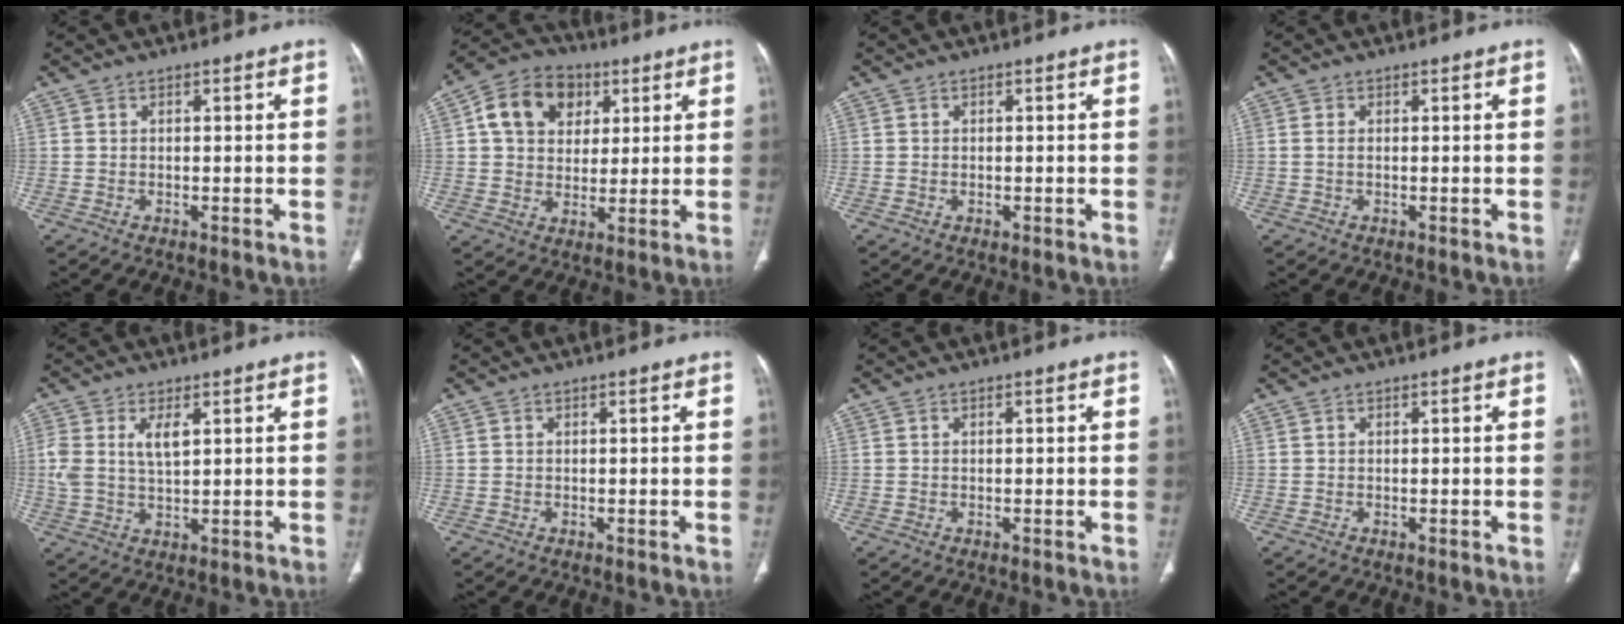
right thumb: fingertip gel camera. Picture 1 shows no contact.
{"total": 12.7, "force": [4.2, 9.8, 6.9], "torque": [-0.093, 0.000, 0.064]}
{"total": 0.6, "force": [-0.1, 0.4, 0.4], "torque": [-0.010, -0.001, 0.000]}
{"total": 0.7, "force": [0.0, 0.3, 0.7], "torque": [-0.021, 0.001, 0.002]}
{"total": 6.1, "force": [1.9, 2.9, 5.1], "torque": [-0.108, -0.001, 0.043]}
{"total": 0.0}
{"total": 0.0}
{"total": 0.0}